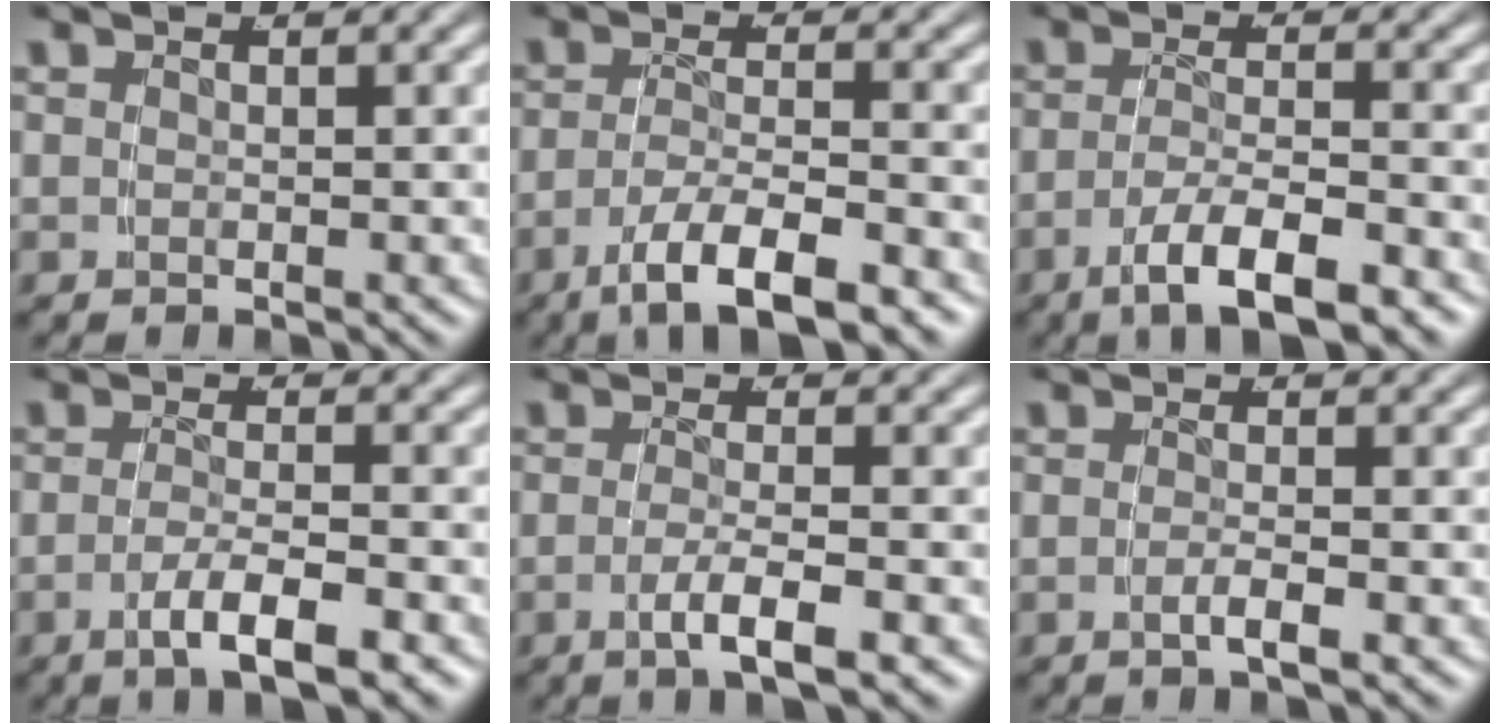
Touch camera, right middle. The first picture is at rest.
{"total": 6.3, "force": [-4.1, 1.3, 4.6], "torque": [-0.071, -0.020, -0.051]}
{"total": 5.7, "force": [-3.6, 1.0, 4.3], "torque": [-0.065, -0.018, -0.046]}
{"total": 4.3, "force": [-2.6, 0.2, 3.5], "torque": [-0.058, -0.016, -0.032]}
{"total": 3.4, "force": [-1.8, -0.2, 2.9], "torque": [-0.055, -0.016, -0.021]}
{"total": 1.8, "force": [-1.1, -0.6, 1.2], "torque": [-0.026, -0.007, -0.016]}